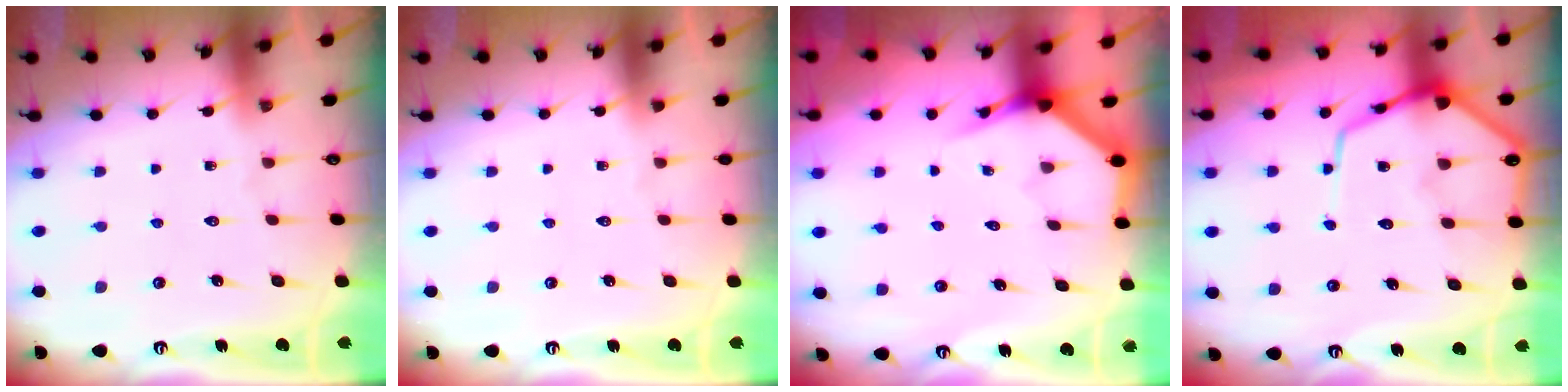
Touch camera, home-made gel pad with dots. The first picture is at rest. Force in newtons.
{"total": 0.0}
{"total": 4.0, "press": 4.0, "slide": 0.2}
{"total": 11.1, "press": 11.1, "slide": 1.1}